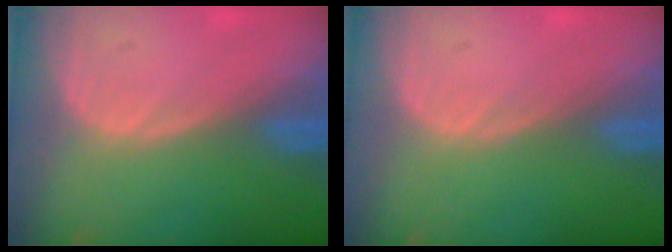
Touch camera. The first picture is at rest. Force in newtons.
{"total": 0.0}